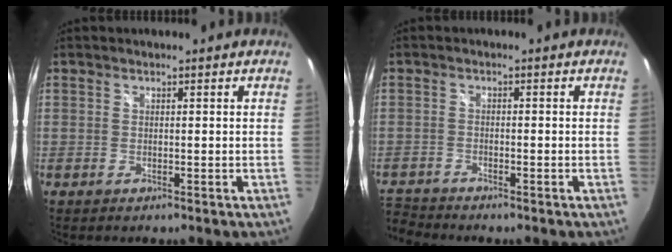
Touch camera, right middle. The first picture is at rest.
{"total": 5.2, "force": [-5.1, 0.9, 0.7], "torque": [-0.044, -0.006, -0.106]}